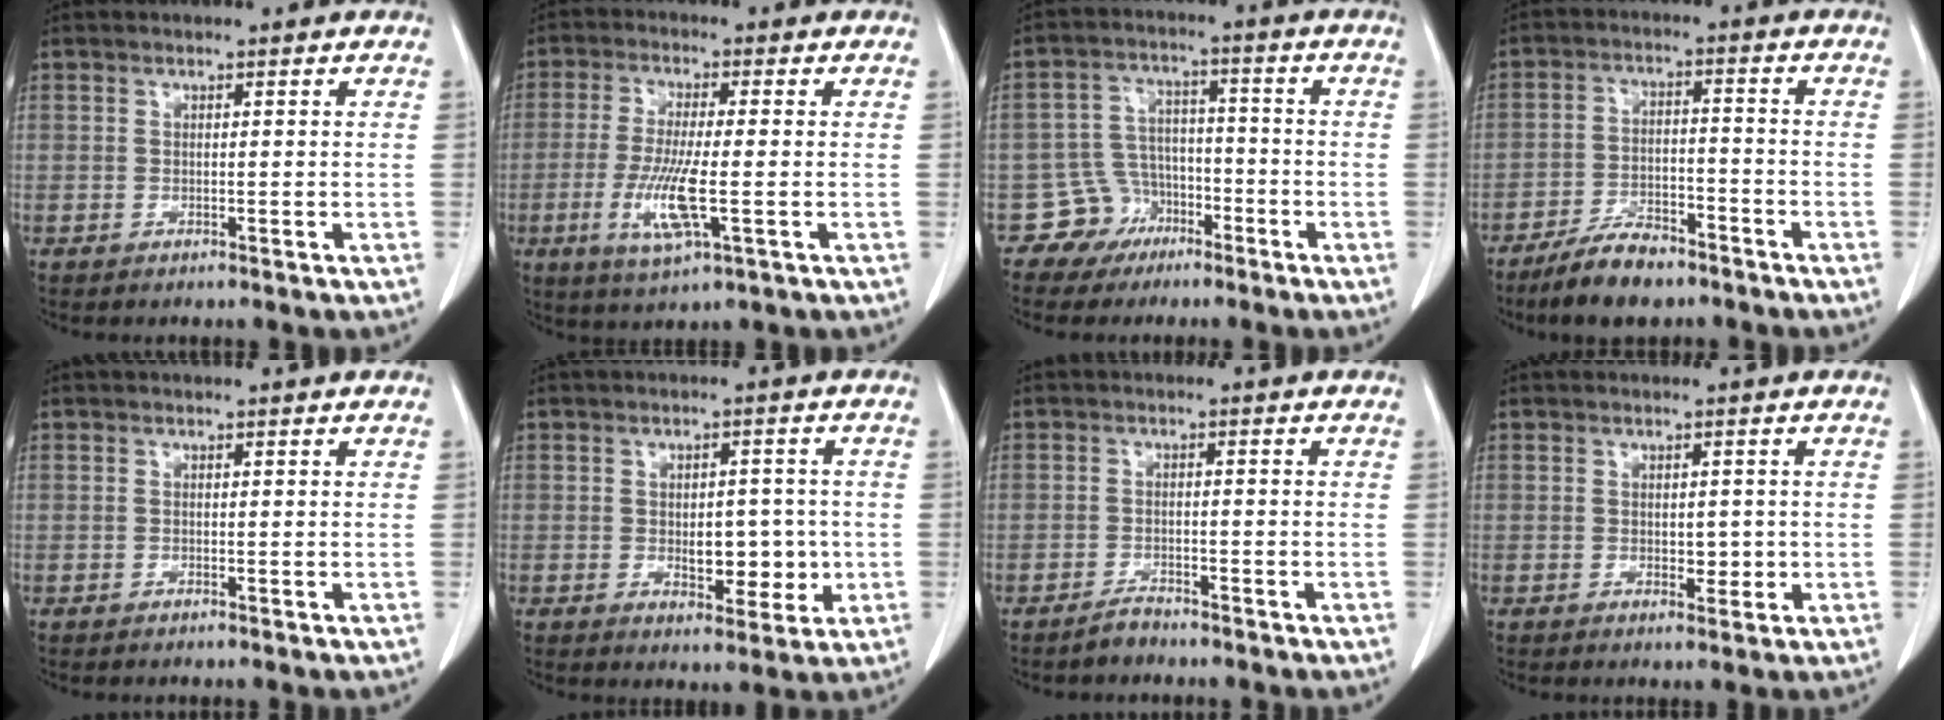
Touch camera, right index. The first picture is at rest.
{"total": 8.6, "force": [-2.2, 1.0, 8.2], "torque": [-0.169, -0.019, -0.041]}
{"total": 6.6, "force": [-3.8, 5.4, -0.2], "torque": [0.017, 0.019, -0.062]}
{"total": 8.3, "force": [-6.6, 2.8, 4.2], "torque": [-0.077, -0.008, -0.118]}
{"total": 0.0}
{"total": 6.2, "force": [-0.7, 3.4, 5.1], "torque": [-0.061, 0.002, 0.001]}
{"total": 2.1, "force": [-2.0, 0.5, 0.4], "torque": [-0.008, 0.000, -0.034]}
{"total": 2.2, "force": [-0.2, 1.4, 1.7], "torque": [-0.019, 0.000, 0.004]}